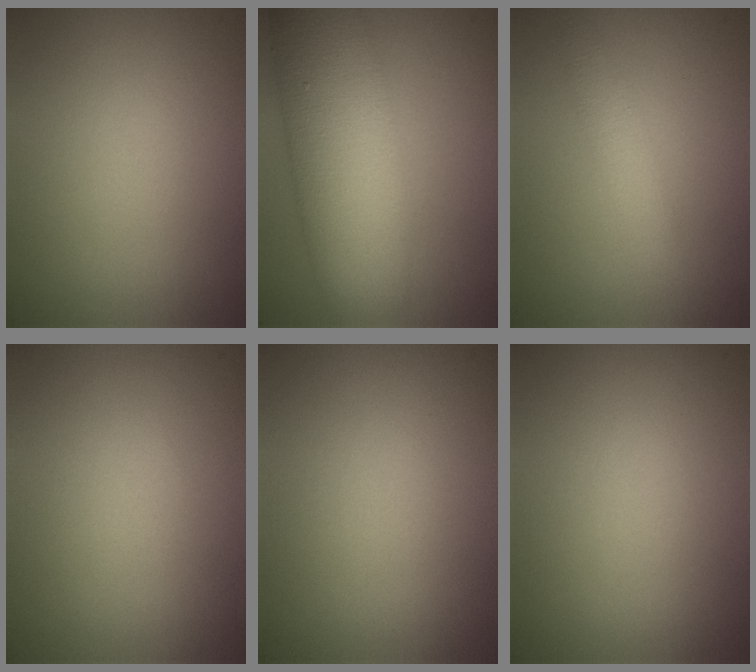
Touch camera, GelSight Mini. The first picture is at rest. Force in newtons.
{"total": 11.8, "press": 11.8, "slide": 0.6}
{"total": 1.9, "press": 1.9, "slide": 0.1}
{"total": 0.0}
{"total": 0.0}
{"total": 0.0}